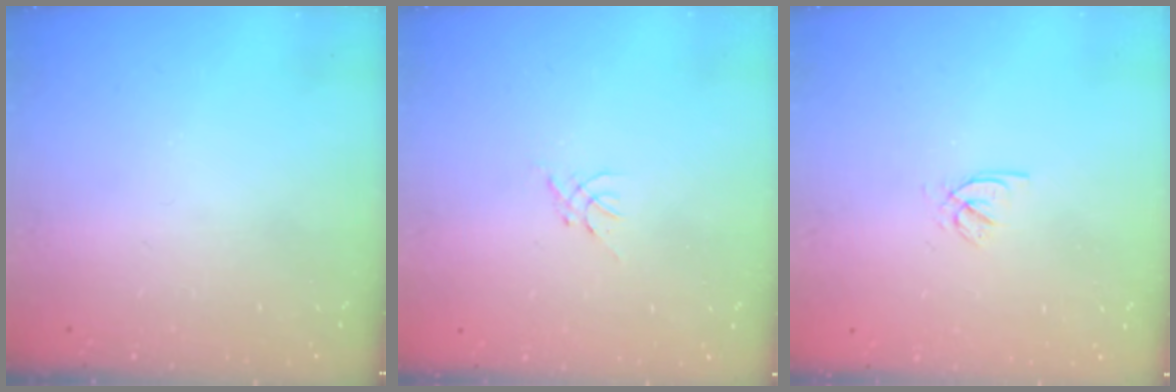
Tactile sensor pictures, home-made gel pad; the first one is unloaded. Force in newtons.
{"total": 0.5, "press": 0.4, "slide": 0.3}
{"total": 2.3, "press": 2.2, "slide": 0.3}